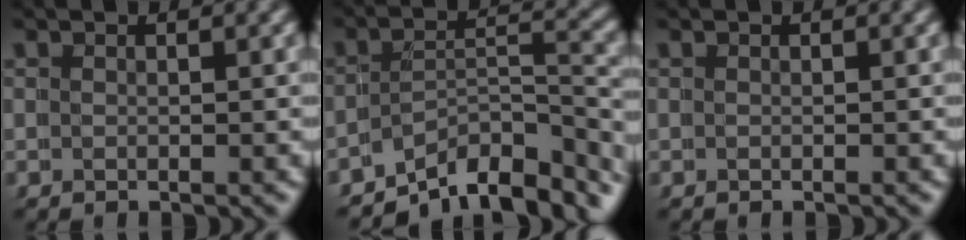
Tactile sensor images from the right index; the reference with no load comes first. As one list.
[{"total": 9.2, "force": [-6.9, 3.8, 4.8], "torque": [-0.063, -0.025, -0.104]}, {"total": 0.0}]